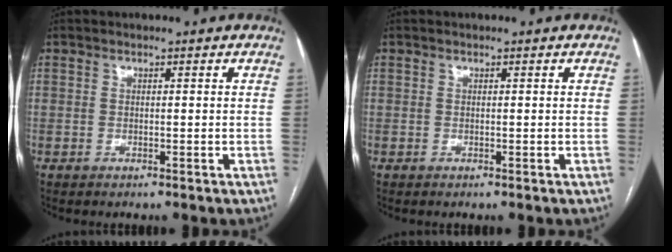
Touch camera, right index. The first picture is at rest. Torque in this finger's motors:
{"motor_torque": [0.03, 0.09, -0.03, 0.00]}